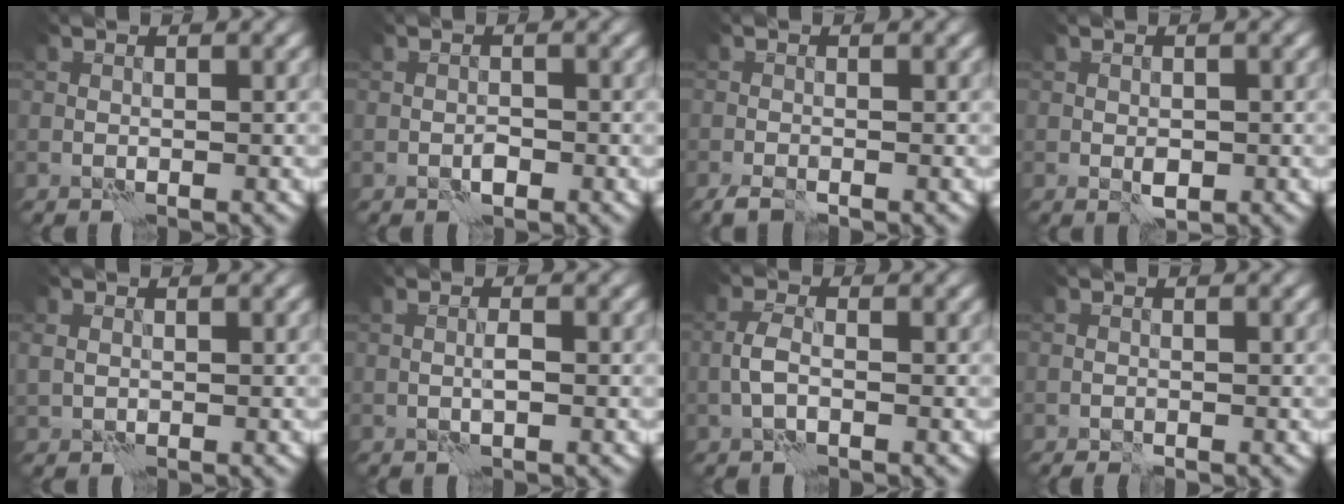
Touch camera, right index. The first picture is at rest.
{"total": 0.8, "force": [-0.6, 0.3, 0.5], "torque": [-0.006, 0.002, -0.010]}
{"total": 1.9, "force": [-1.6, 0.3, 1.1], "torque": [-0.030, -0.006, -0.034]}
{"total": 1.4, "force": [-0.4, 0.9, 1.0], "torque": [-0.017, -0.003, -0.005]}
{"total": 1.0, "force": [0.4, 0.8, 0.4], "torque": [-0.006, -0.003, 0.011]}
{"total": 0.7, "force": [0.0, -0.2, 0.7], "torque": [-0.015, 0.002, -0.001]}
{"total": 1.5, "force": [-0.5, 0.5, 1.3], "torque": [-0.028, 0.005, -0.014]}
{"total": 0.7, "force": [-0.6, 0.0, 0.3], "torque": [-0.010, -0.001, -0.012]}